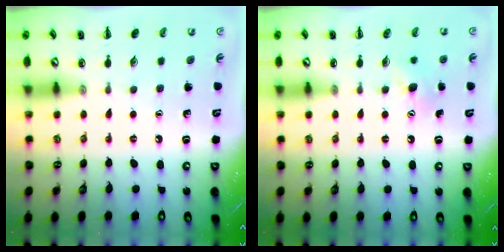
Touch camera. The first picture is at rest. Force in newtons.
{"total": 5.8, "press": 5.6, "slide": 1.5}